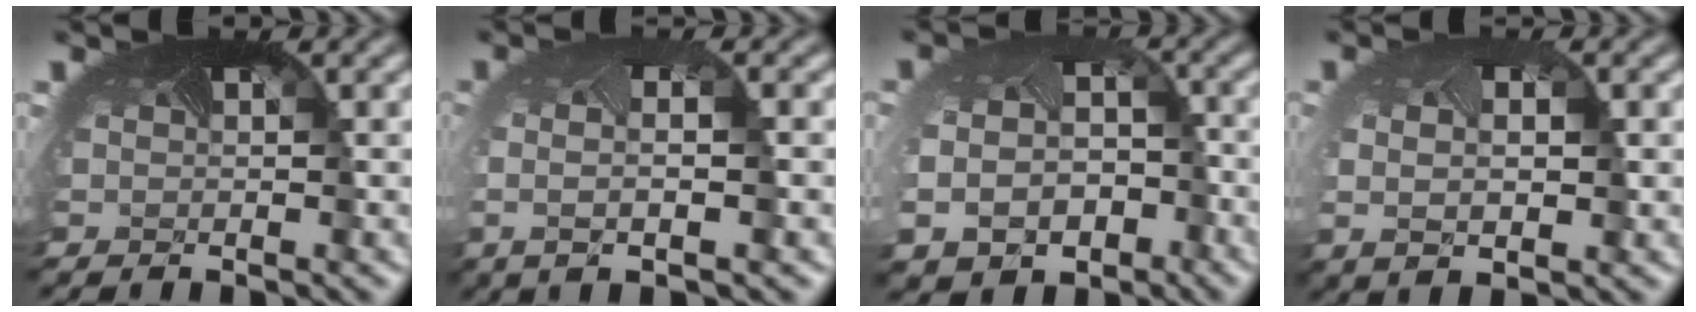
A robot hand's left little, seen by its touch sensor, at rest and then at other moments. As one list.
[{"total": 3.6, "force": [-0.6, 0.9, 3.4], "torque": [-0.063, -0.008, -0.007]}, {"total": 8.7, "force": [-3.5, 6.3, 4.9], "torque": [-0.095, -0.045, -0.033]}, {"total": 3.4, "force": [-0.1, 1.9, 2.8], "torque": [-0.055, -0.005, 0.011]}]